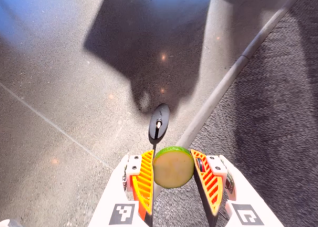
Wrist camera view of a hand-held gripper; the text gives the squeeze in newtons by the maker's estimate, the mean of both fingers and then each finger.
{"total": 11.4, "left": 11.7, "right": 11.0}